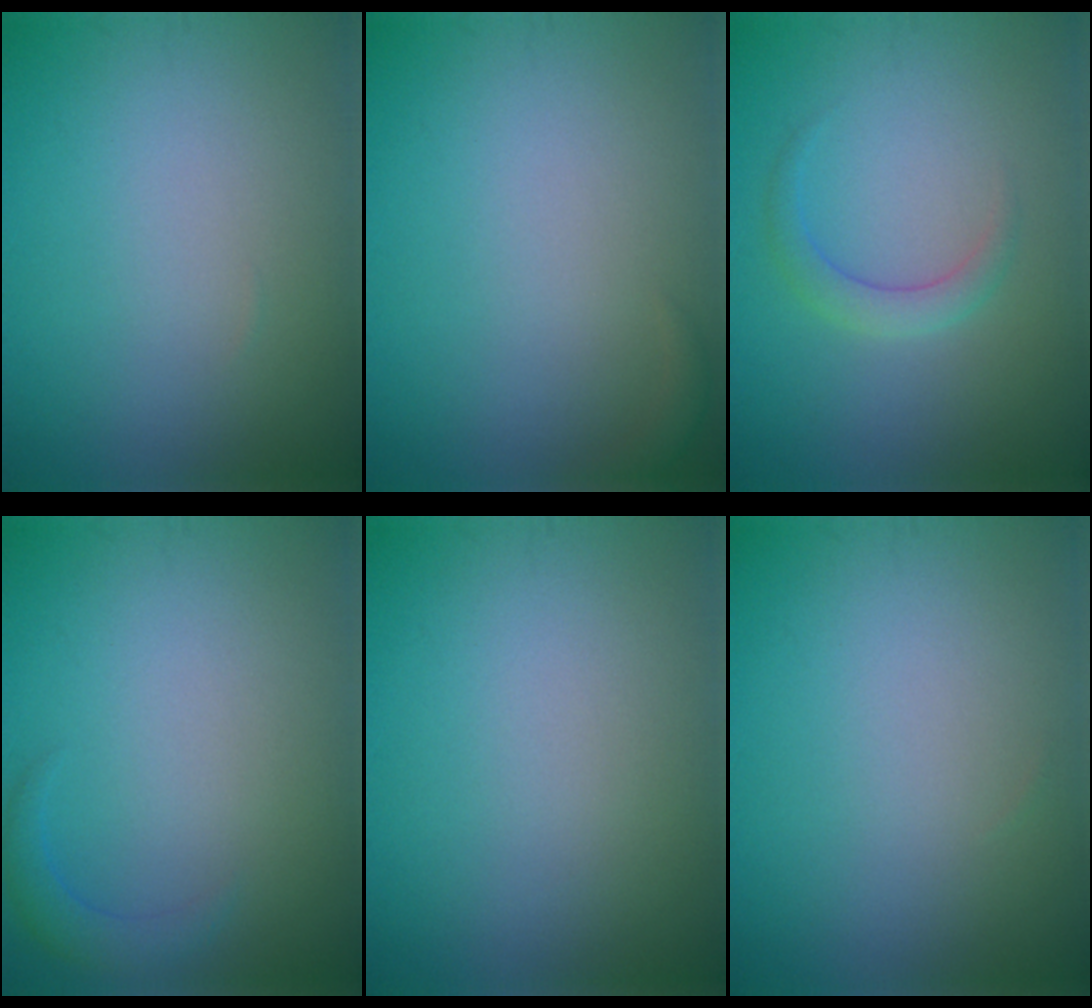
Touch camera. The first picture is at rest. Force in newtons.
{"total": 0.7, "press": 0.7, "slide": 0.1}
{"total": 1.9, "press": 1.9, "slide": 0.1}
{"total": 1.6, "press": 1.6, "slide": 0.2}
{"total": 0.0}
{"total": 0.0}